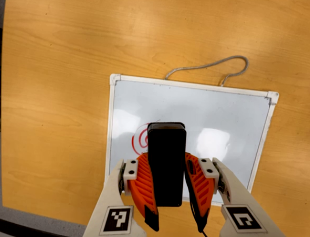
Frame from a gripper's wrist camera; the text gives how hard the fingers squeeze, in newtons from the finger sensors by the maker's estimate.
{"total": 9.9, "left": 7.5, "right": 12.3}